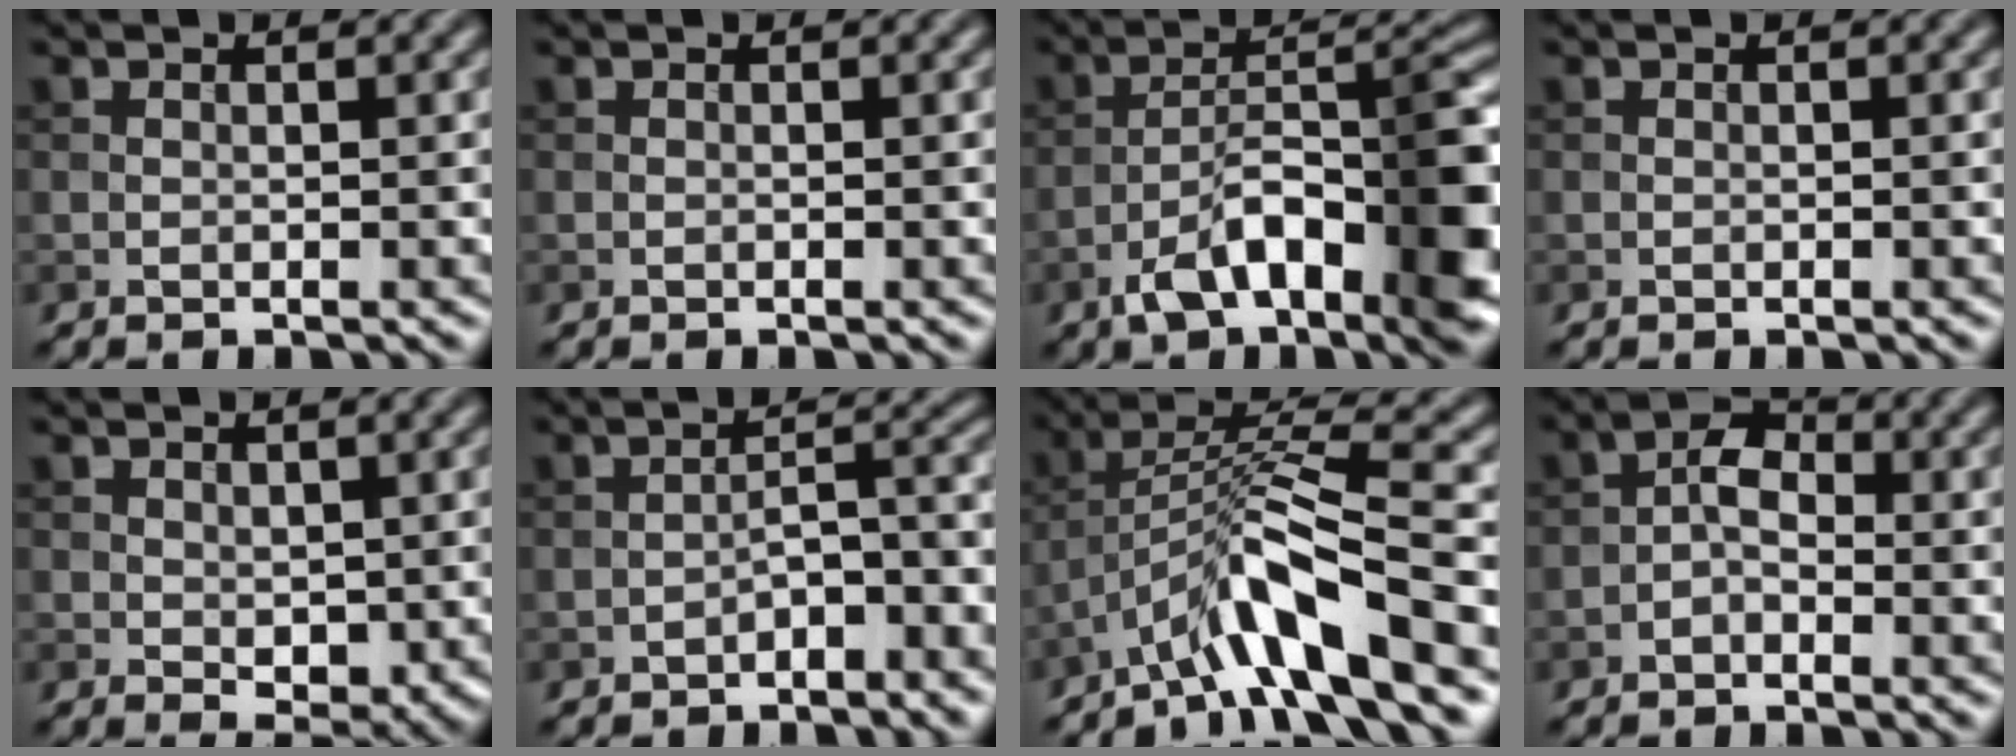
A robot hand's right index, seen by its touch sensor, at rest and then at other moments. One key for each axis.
{"total": 0.0}
{"total": 10.6, "fx": -5.0, "fy": 4.1, "fz": 8.4, "tx": -0.126, "ty": 0.015, "tz": -0.081}
{"total": 0.0}
{"total": 2.3, "fx": 0.4, "fy": 1.6, "fz": 1.7, "tx": -0.025, "ty": -0.010, "tz": 0.014}
{"total": 3.8, "fx": -2.1, "fy": 1.3, "fz": 2.9, "tx": -0.044, "ty": 0.018, "tz": -0.038}
{"total": 7.7, "fx": -4.8, "fy": 1.0, "fz": 6.0, "tx": -0.103, "ty": 0.018, "tz": -0.092}
{"total": 2.4, "fx": -0.9, "fy": 1.4, "fz": 1.8, "tx": -0.029, "ty": 0.012, "tz": -0.022}